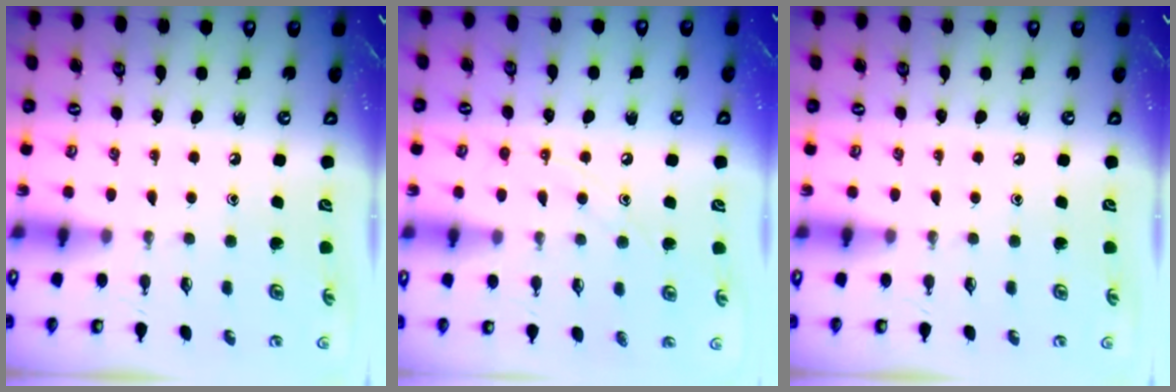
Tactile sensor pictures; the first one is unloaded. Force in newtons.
{"total": 8.1, "press": 8.1, "slide": 0.7}
{"total": 0.0}